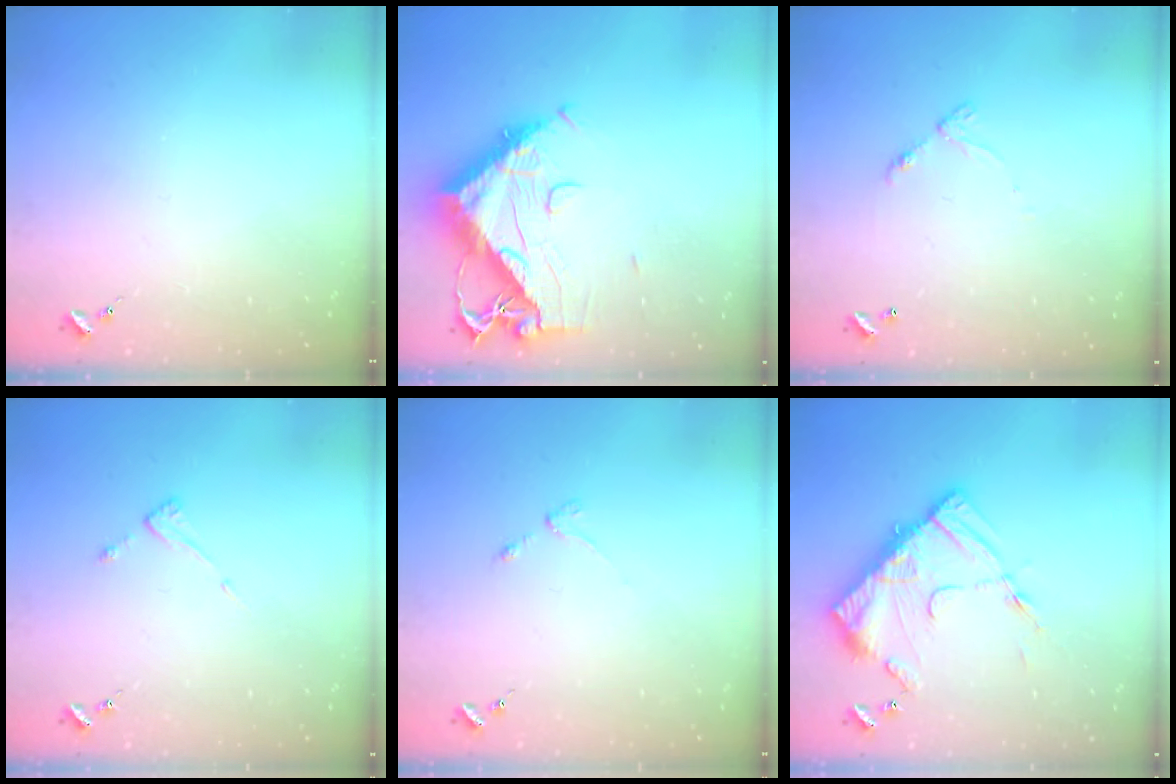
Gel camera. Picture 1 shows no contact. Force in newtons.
{"total": 16.3, "press": 16.2, "slide": 1.6}
{"total": 6.5, "press": 6.4, "slide": 0.5}
{"total": 3.9, "press": 3.9, "slide": 0.3}
{"total": 2.9, "press": 2.8, "slide": 0.4}
{"total": 16.0, "press": 15.9, "slide": 1.5}